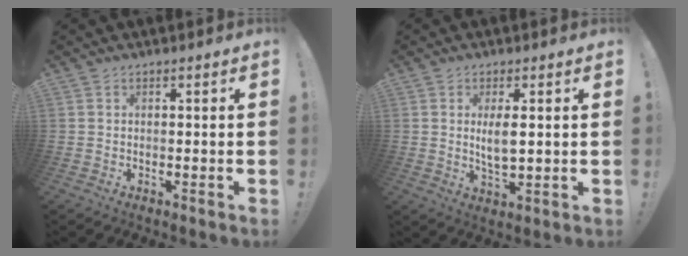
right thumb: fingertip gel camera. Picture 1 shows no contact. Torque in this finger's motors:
{"motor_torque": [-0.11, 0.22, 0.14, 0.17, 0.04]}